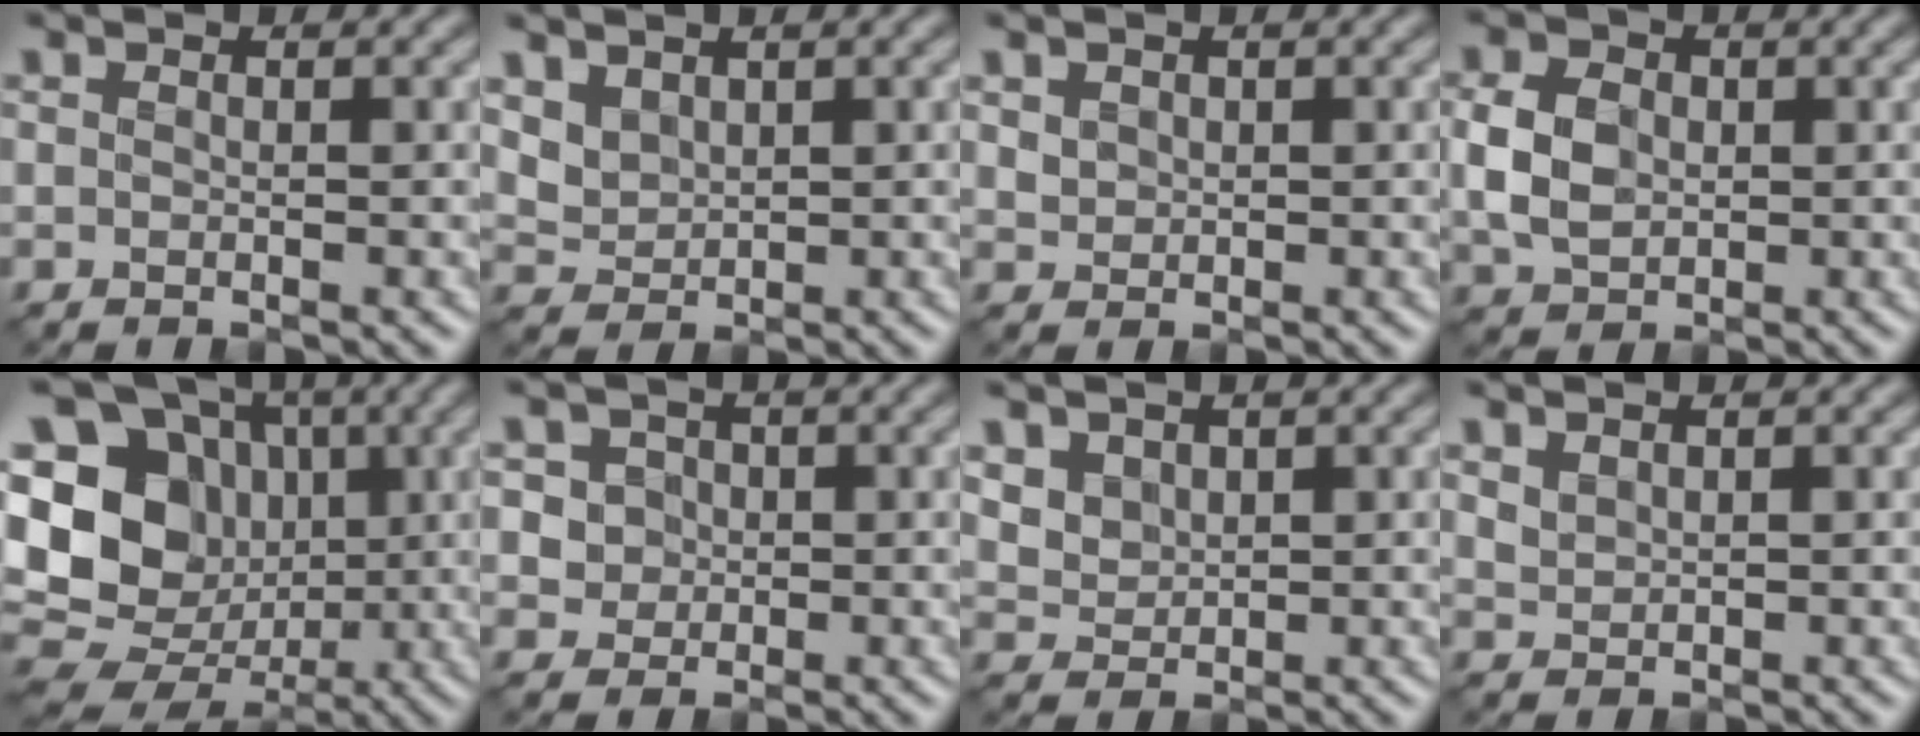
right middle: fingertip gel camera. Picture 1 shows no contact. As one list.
[{"total": 2.7, "force": [1.7, 1.8, 1.1], "torque": [-0.034, -0.007, 0.044]}, {"total": 1.3, "force": [0.6, 1.0, 0.4], "torque": [-0.008, -0.003, 0.017]}, {"total": 4.3, "force": [0.1, 3.4, 2.7], "torque": [-0.065, -0.003, 0.000]}, {"total": 16.7, "force": [1.1, 14.7, 7.8], "torque": [-0.185, 0.019, 0.009]}, {"total": 4.2, "force": [1.3, 3.7, 1.5], "torque": [-0.015, 0.016, 0.016]}, {"total": 3.7, "force": [2.2, 2.5, 1.5], "torque": [-0.052, 0.002, 0.059]}, {"total": 1.4, "force": [1.1, 0.7, 0.5], "torque": [-0.014, -0.001, 0.026]}]